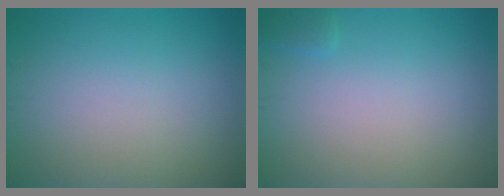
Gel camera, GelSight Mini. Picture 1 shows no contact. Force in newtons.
{"total": 0.7, "press": 0.7, "slide": 0.1}